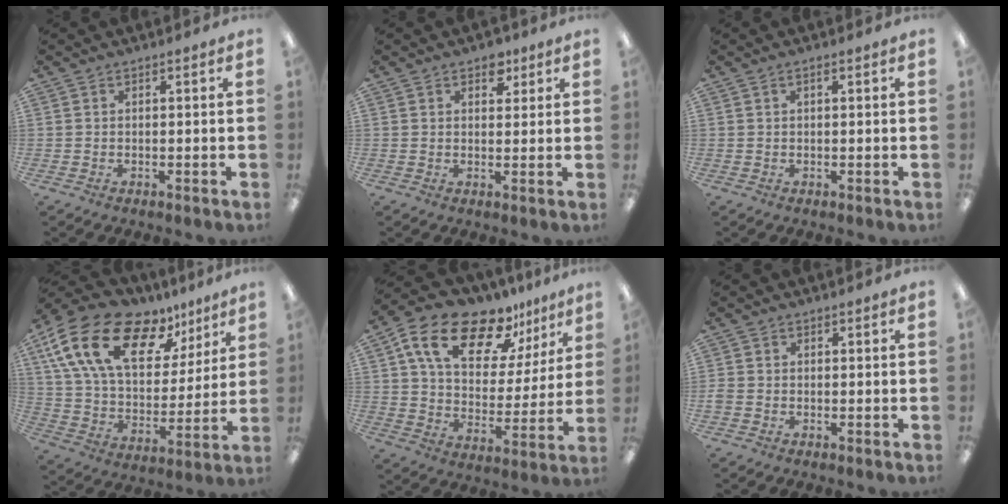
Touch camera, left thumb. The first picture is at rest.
{"total": 3.7, "force": [2.3, 2.5, 1.3], "torque": [0.000, -0.009, 0.036]}
{"total": 0.8, "force": [0.3, 0.3, 0.7], "torque": [-0.015, 0.004, 0.005]}
{"total": 21.6, "force": [12.3, 11.4, 13.5], "torque": [-0.259, -0.057, 0.221]}
{"total": 18.5, "force": [12.5, 9.8, 9.5], "torque": [-0.161, -0.071, 0.220]}
{"total": 1.0, "force": [-0.6, 0.8, 0.0], "torque": [0.003, 0.002, -0.011]}